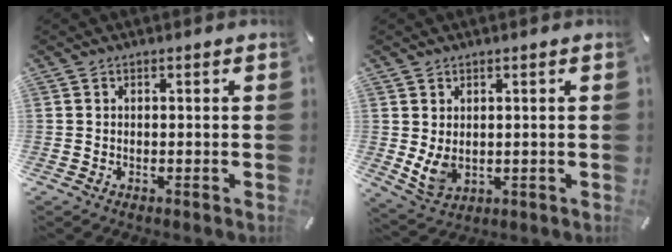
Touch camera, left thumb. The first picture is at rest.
{"total": 5.2, "force": [1.0, 4.0, 3.2], "torque": [-0.080, -0.009, 0.018]}